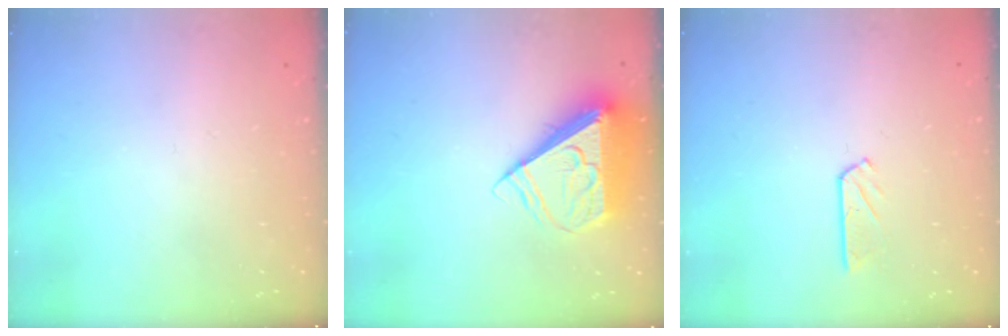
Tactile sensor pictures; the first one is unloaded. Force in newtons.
{"total": 10.1, "press": 10.0, "slide": 1.3}
{"total": 3.4, "press": 3.4, "slide": 0.4}